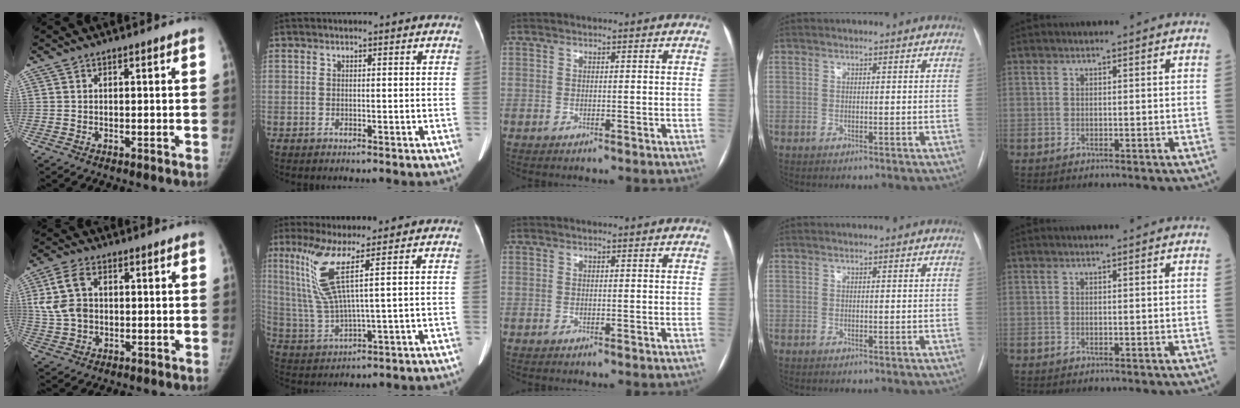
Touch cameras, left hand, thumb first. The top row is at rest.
{"thumb": {"total": 8.2, "force": [1.6, 5.7, 5.7], "torque": [-0.111, 0.009, 0.034]}, "index": {"total": 8.9, "force": [3.9, -0.4, 8.0], "torque": [-0.183, -0.007, 0.084]}}